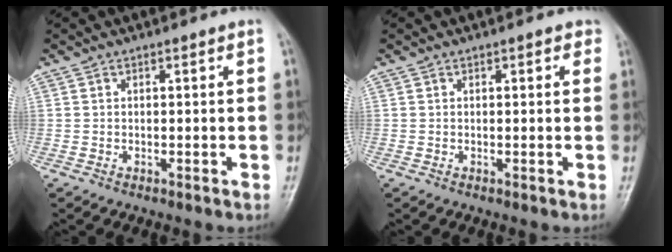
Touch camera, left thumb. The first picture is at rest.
{"total": 1.3, "force": [0.7, 0.8, 0.8], "torque": [0.004, 0.001, 0.002]}